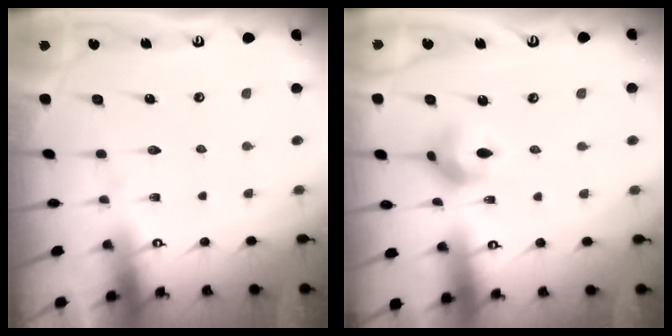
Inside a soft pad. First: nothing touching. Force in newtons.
{"total": 4.8, "press": 4.7, "slide": 0.9}